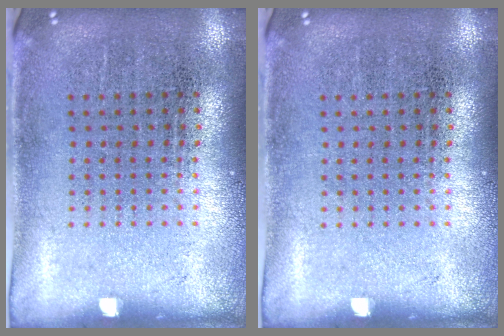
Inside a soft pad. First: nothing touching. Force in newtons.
{"total": 0.0}